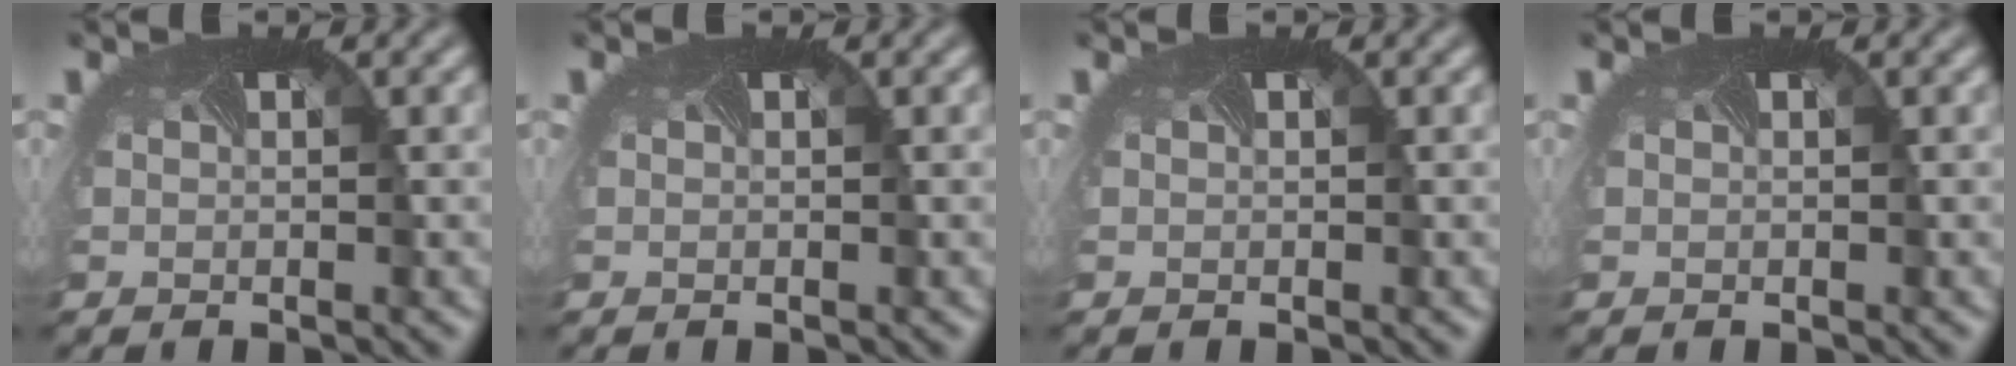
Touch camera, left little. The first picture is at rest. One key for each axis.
{"total": 0.0}
{"total": 0.0}
{"total": 0.0}